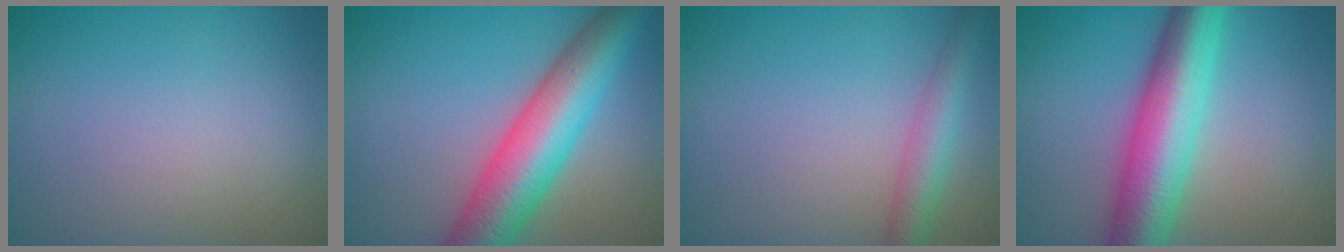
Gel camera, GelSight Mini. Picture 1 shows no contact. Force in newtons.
{"total": 9.3, "press": 9.3, "slide": 0.3}
{"total": 3.5, "press": 3.5, "slide": 0.2}
{"total": 8.8, "press": 8.8, "slide": 0.1}